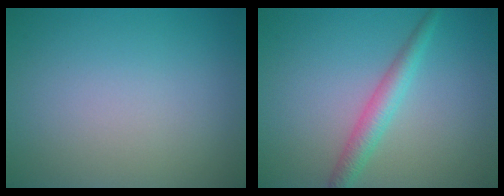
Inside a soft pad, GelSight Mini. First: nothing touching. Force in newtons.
{"total": 2.7, "press": 2.7, "slide": 0.1}